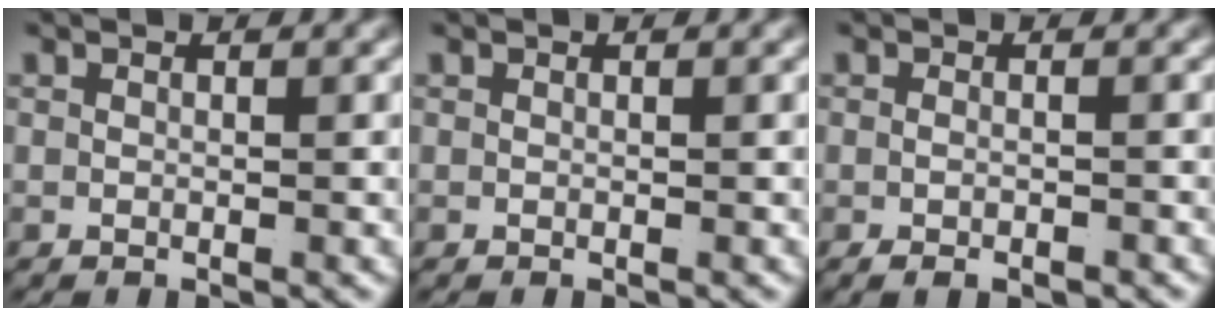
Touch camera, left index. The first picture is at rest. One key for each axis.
{"total": 0.0}
{"total": 1.9, "fx": -1.6, "fy": 0.2, "fz": 1.0, "tx": -0.018, "ty": -0.012, "tz": -0.017}